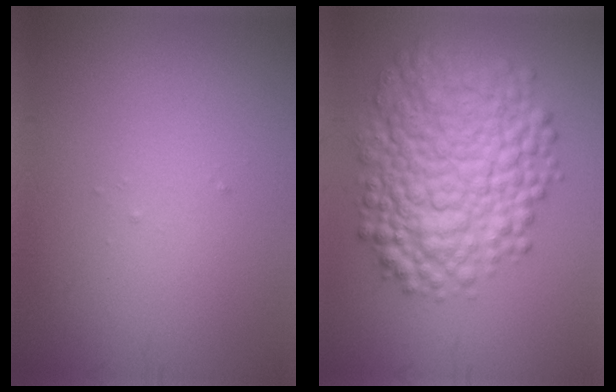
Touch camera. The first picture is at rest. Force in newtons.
{"total": 10.5, "press": 10.5, "slide": 0.2}